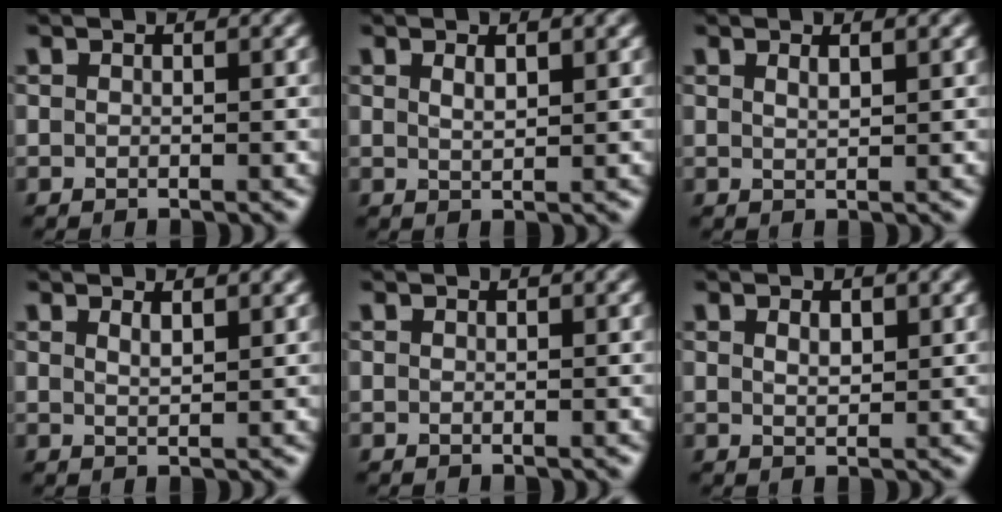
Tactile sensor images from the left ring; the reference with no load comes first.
{"total": 1.6, "force": [0.9, 0.5, 1.2], "torque": [-0.018, 0.000, 0.016]}
{"total": 1.3, "force": [0.8, 0.4, 1.0], "torque": [-0.011, 0.003, 0.011]}
{"total": 1.5, "force": [1.0, 0.4, 0.9], "torque": [-0.011, 0.001, 0.017]}
{"total": 0.0}
{"total": 1.7, "force": [0.8, 0.8, 1.3], "torque": [-0.024, -0.001, 0.017]}